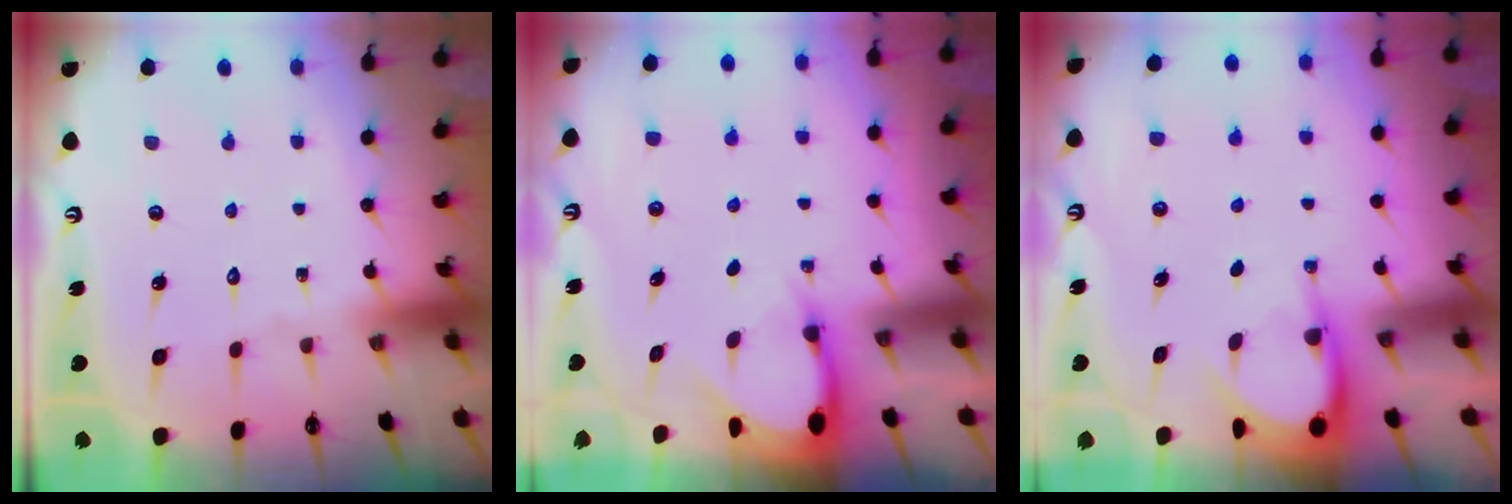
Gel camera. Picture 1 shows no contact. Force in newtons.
{"total": 3.5, "press": 3.5, "slide": 0.2}
{"total": 4.2, "press": 4.2, "slide": 0.4}